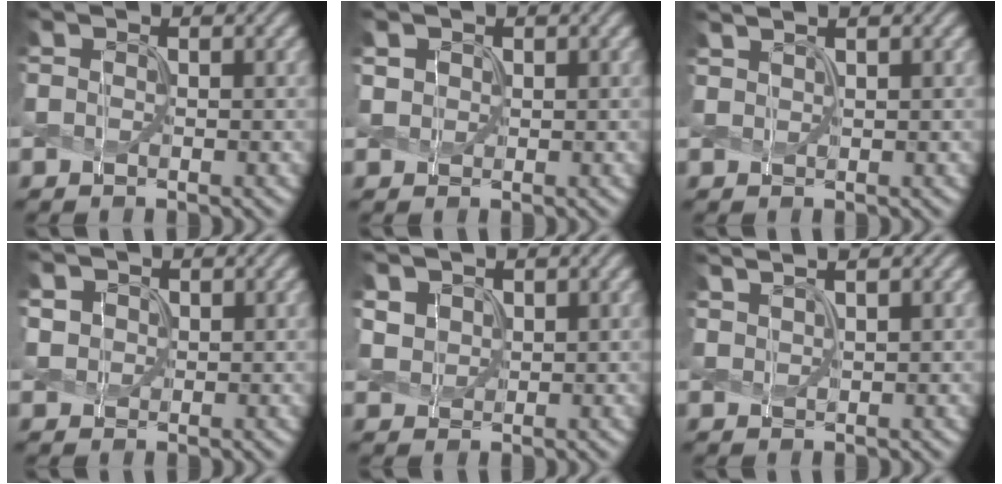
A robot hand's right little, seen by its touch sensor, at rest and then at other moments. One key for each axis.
{"total": 1.1, "fx": 0.5, "fy": 0.9, "fz": 0.2, "tx": -0.009, "ty": -0.001, "tz": 0.015}
{"total": 1.9, "fx": 1.5, "fy": 0.5, "fz": 1.0, "tx": -0.012, "ty": 0.004, "tz": 0.011}
{"total": 1.5, "fx": 0.6, "fy": 1.3, "fz": 0.4, "tx": -0.015, "ty": -0.003, "tz": 0.015}
{"total": 2.1, "fx": 1.3, "fy": 1.5, "fz": 0.8, "tx": -0.031, "ty": -0.006, "tz": 0.032}
{"total": 3.1, "fx": 2.3, "fy": 0.9, "fz": 1.7, "tx": -0.020, "ty": 0.018, "tz": 0.020}